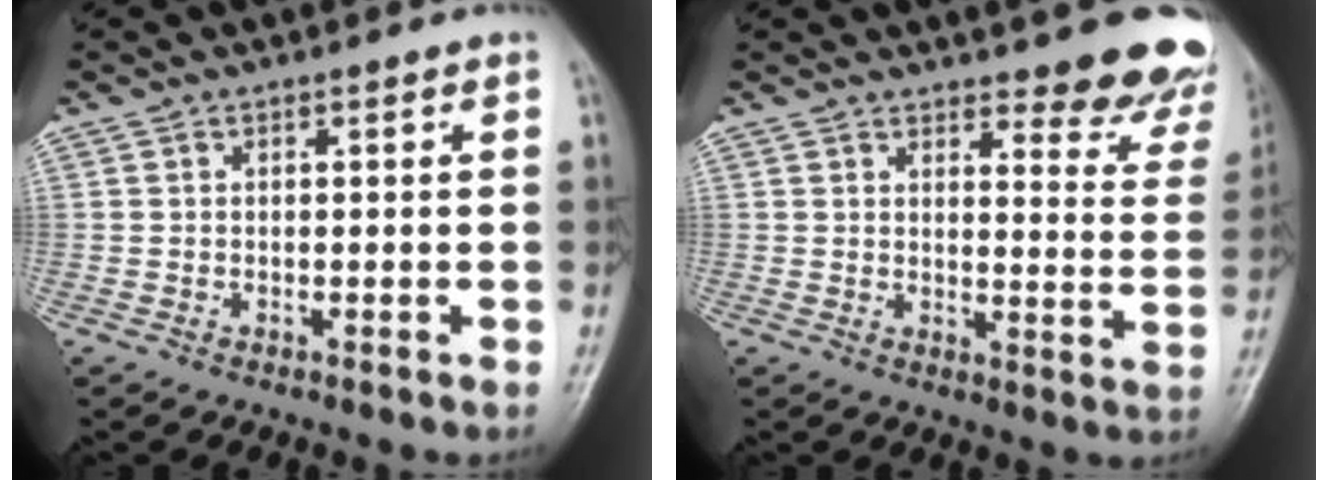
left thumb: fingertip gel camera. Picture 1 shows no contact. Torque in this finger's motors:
{"motor_torque": [0.28, -0.04, 0.03, -0.04, 0.07]}